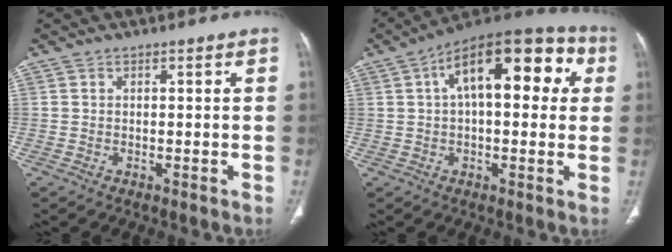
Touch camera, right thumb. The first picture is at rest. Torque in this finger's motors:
{"motor_torque": [0.92, 3.97, 1.54, -0.50, 0.48]}